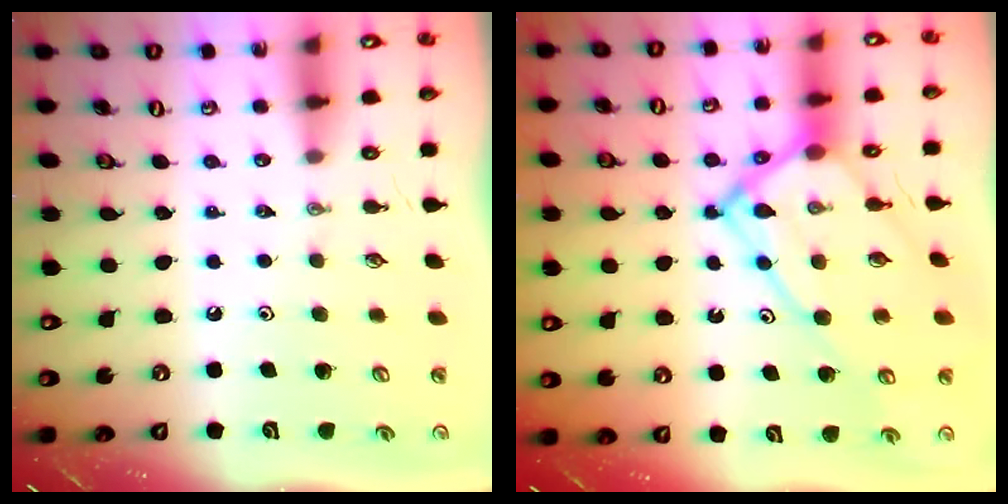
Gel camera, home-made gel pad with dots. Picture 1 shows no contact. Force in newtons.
{"total": 15.9, "press": 15.8, "slide": 1.4}